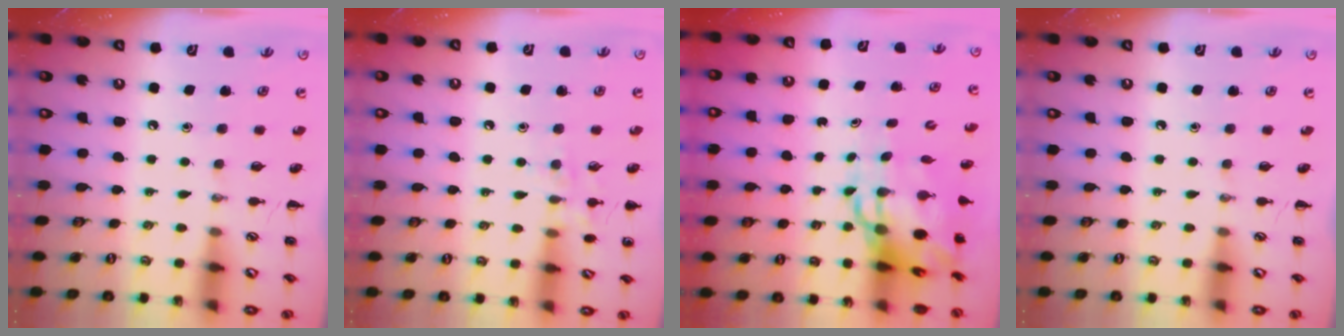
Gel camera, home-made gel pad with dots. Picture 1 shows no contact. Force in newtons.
{"total": 8.2, "press": 8.1, "slide": 1.6}
{"total": 9.4, "press": 9.0, "slide": 2.7}
{"total": 0.0}